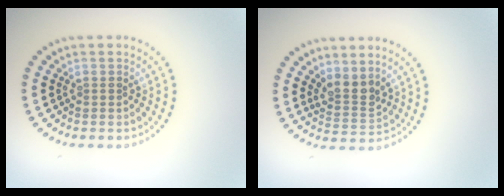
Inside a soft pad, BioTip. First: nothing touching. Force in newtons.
{"total": 2.5, "press": 1.9, "slide": 1.7}